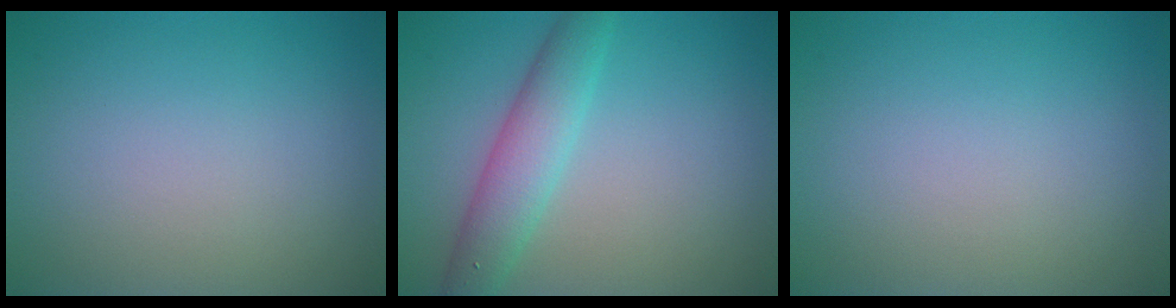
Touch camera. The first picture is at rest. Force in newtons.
{"total": 4.1, "press": 4.1, "slide": 0.0}
{"total": 0.0}